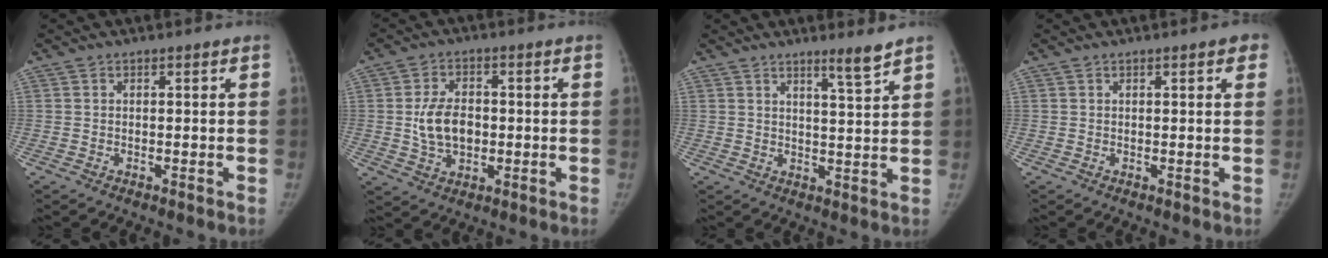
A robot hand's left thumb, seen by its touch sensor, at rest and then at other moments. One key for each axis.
{"total": 8.2, "fx": -0.2, "fy": 5.5, "fz": 6.1, "tx": -0.098, "ty": 0.004, "tz": 0.001}
{"total": 4.5, "fx": 3.6, "fy": -0.5, "fz": 2.7, "tx": -0.042, "ty": -0.037, "tz": 0.059}
{"total": 2.5, "fx": 1.3, "fy": 0.5, "fz": 2.0, "tx": -0.018, "ty": 0.000, "tz": 0.012}